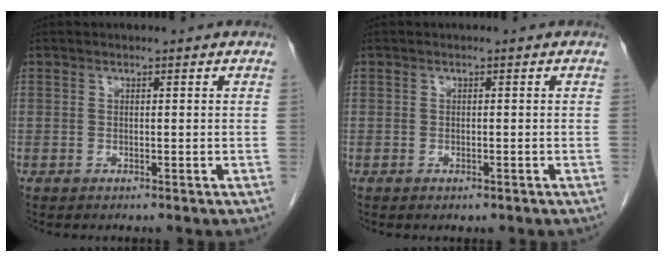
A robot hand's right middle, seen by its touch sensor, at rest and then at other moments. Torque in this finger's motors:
{"motor_torque": [-0.27, 0.01, -0.04, 0.00]}